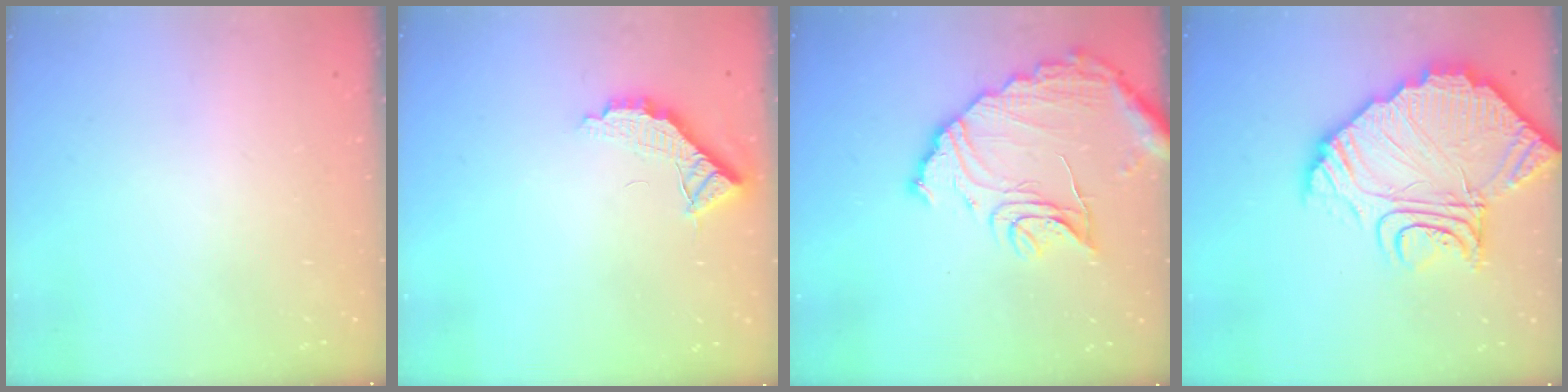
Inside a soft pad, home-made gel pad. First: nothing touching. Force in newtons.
{"total": 9.1, "press": 9.1, "slide": 0.8}
{"total": 14.9, "press": 14.8, "slide": 1.2}
{"total": 21.3, "press": 21.2, "slide": 2.0}